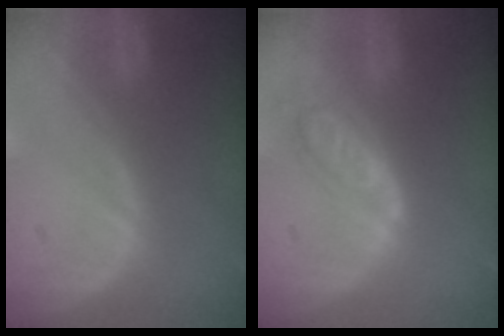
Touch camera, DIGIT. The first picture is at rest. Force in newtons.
{"total": 6.2, "press": 5.5, "slide": 2.8}